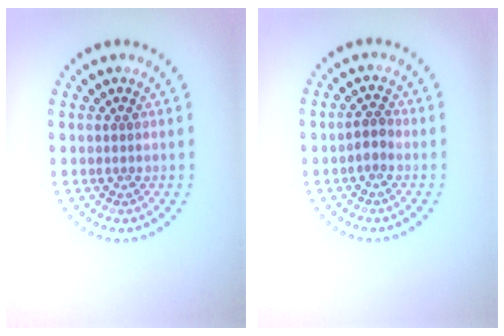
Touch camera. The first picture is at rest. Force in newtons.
{"total": 1.2, "press": 1.1, "slide": 0.6}